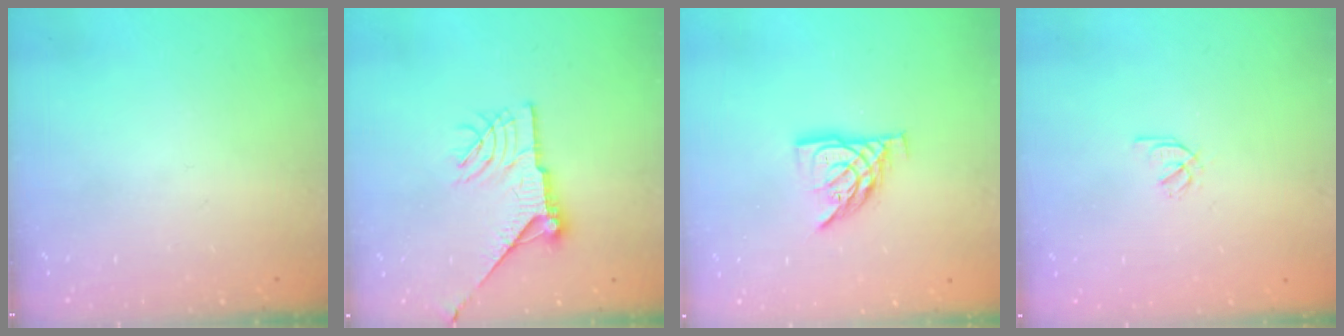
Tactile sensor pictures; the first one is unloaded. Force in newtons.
{"total": 13.0, "press": 13.0, "slide": 0.7}
{"total": 10.7, "press": 10.6, "slide": 1.0}
{"total": 2.1, "press": 1.9, "slide": 0.8}